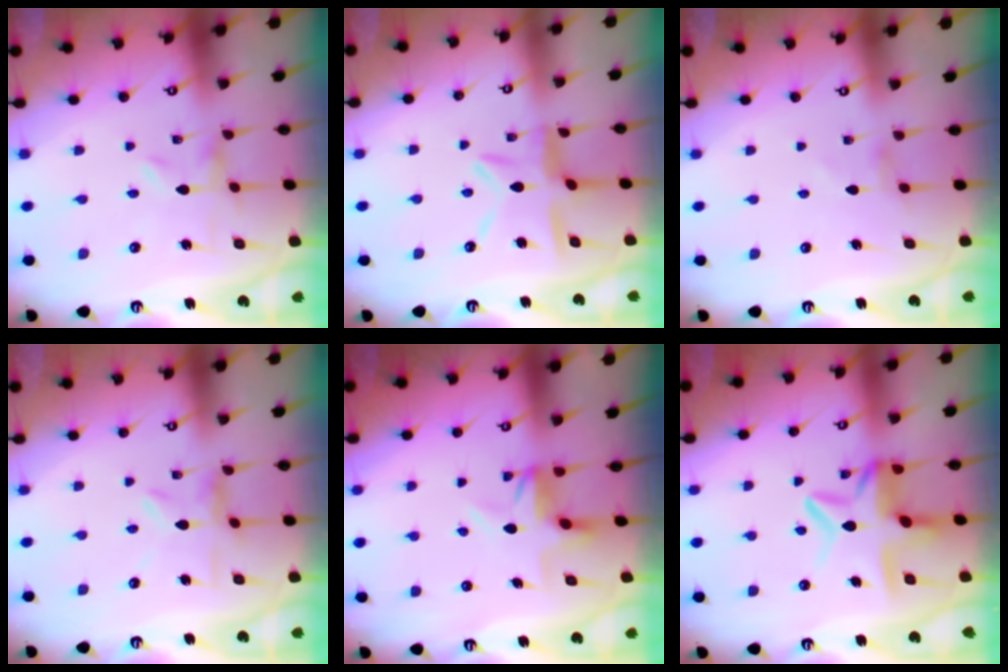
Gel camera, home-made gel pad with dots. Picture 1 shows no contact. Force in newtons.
{"total": 11.1, "press": 11.0, "slide": 1.1}
{"total": 1.6, "press": 1.5, "slide": 0.3}
{"total": 4.3, "press": 4.3, "slide": 0.5}
{"total": 3.9, "press": 3.9, "slide": 0.4}
{"total": 10.0, "press": 10.0, "slide": 1.2}